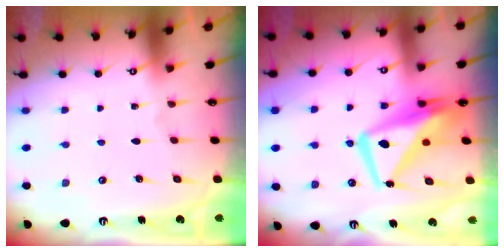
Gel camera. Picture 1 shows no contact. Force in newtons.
{"total": 12.7, "press": 12.6, "slide": 1.6}